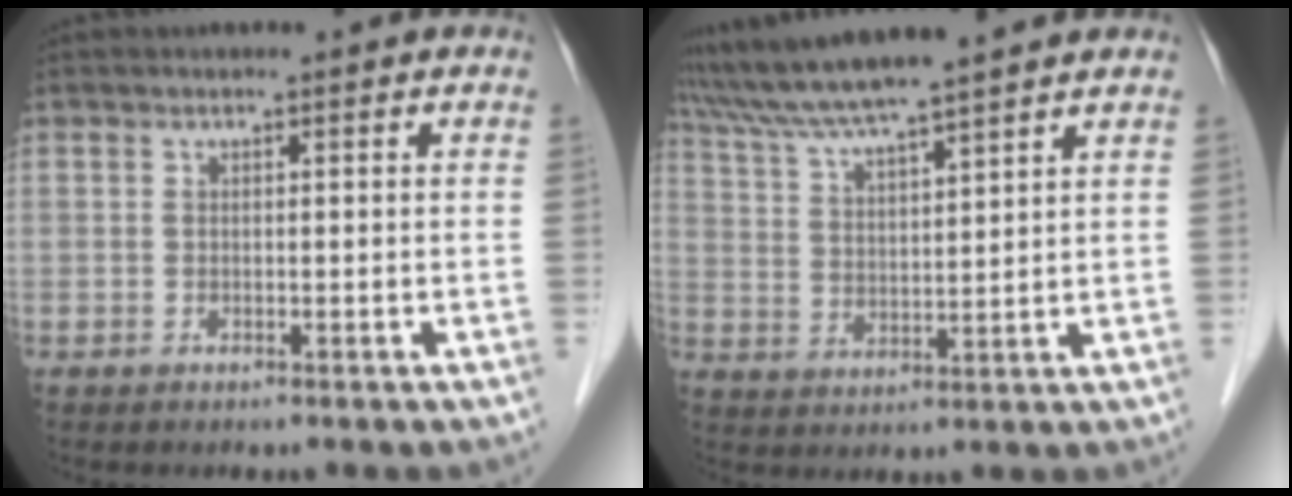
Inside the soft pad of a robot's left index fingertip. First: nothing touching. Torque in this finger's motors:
{"motor_torque": [0.60, -1.43, 1.05, 0.21]}